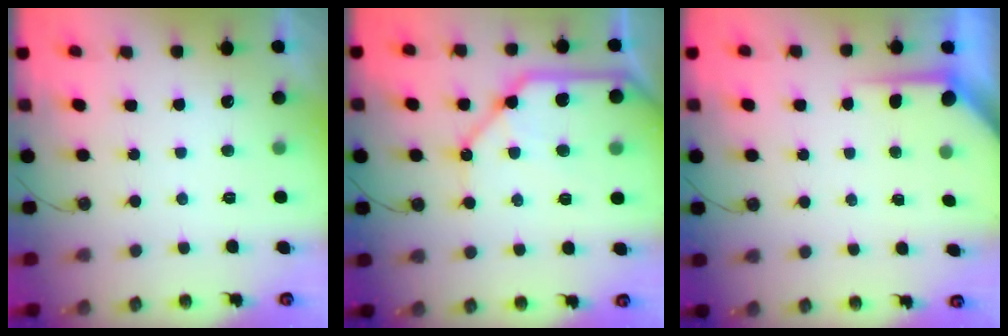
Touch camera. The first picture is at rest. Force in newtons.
{"total": 19.2, "press": 19.0, "slide": 2.5}
{"total": 4.5, "press": 4.5, "slide": 0.4}